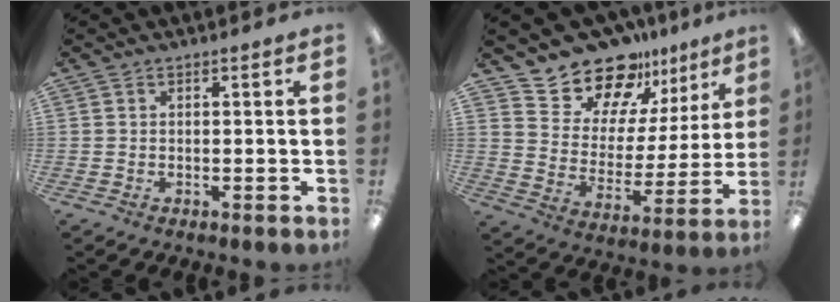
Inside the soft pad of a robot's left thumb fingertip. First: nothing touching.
{"total": 16.0, "force": [14.1, 7.2, 2.8], "torque": [-0.063, -0.122, 0.259]}